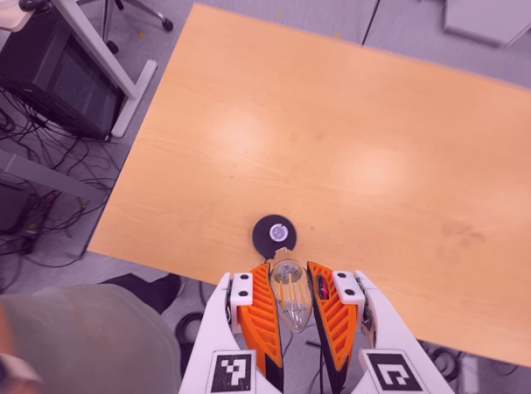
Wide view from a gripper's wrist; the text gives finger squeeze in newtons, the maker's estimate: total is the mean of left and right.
{"total": 20.9, "left": 23.7, "right": 18.0}